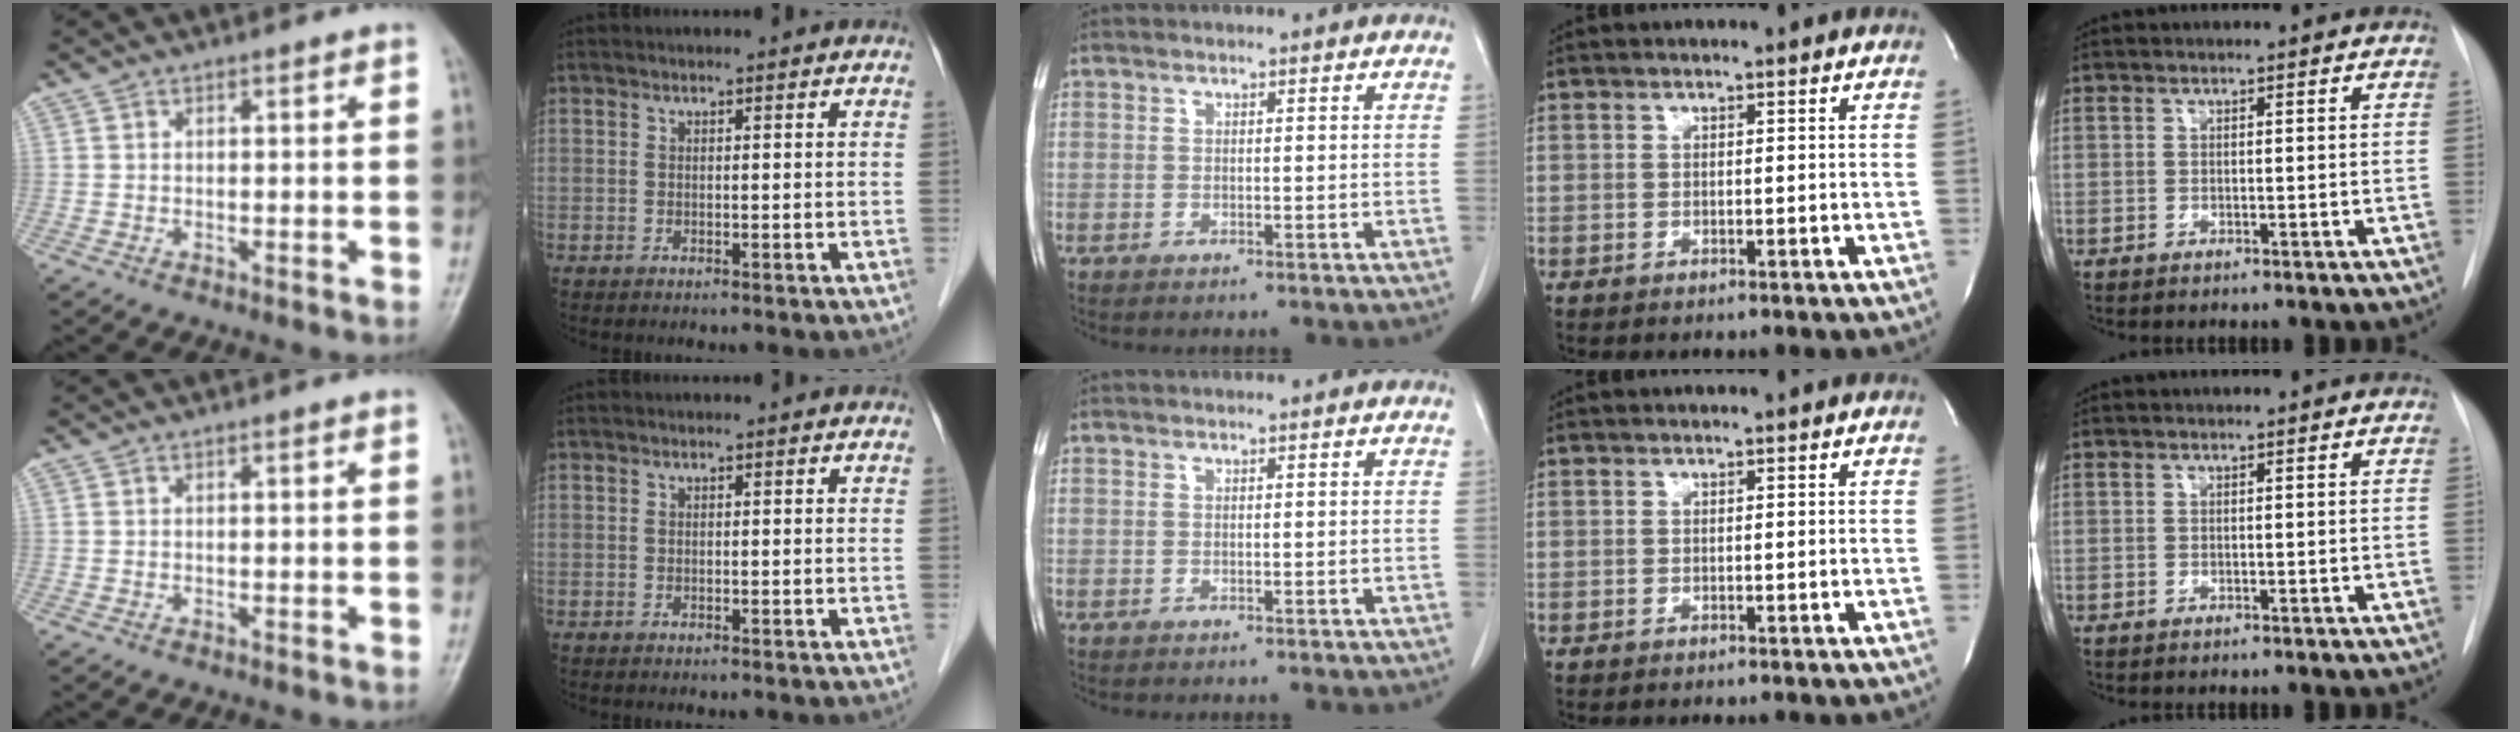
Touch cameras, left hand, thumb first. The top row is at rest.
{}